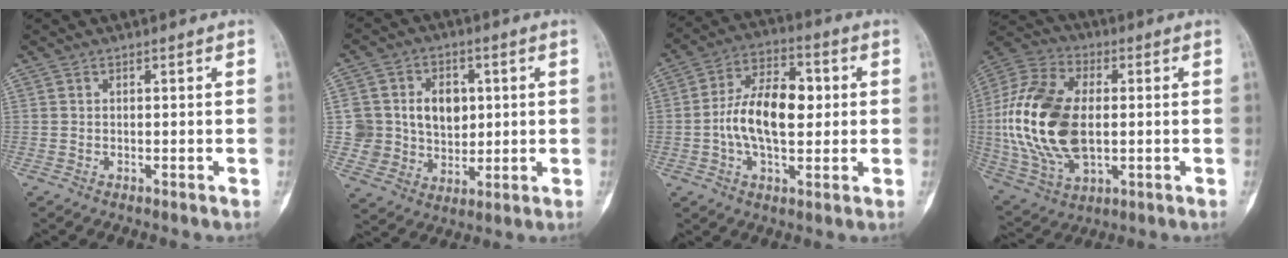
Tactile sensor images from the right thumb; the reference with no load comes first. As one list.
[{"total": 12.2, "force": [2.1, 10.4, 6.0], "torque": [-0.052, 0.000, 0.049]}, {"total": 13.8, "force": [0.1, 7.6, 11.5], "torque": [-0.188, 0.021, -0.004]}, {"total": 22.2, "force": [0.1, 13.1, 17.9], "torque": [-0.371, 0.000, 0.008]}]